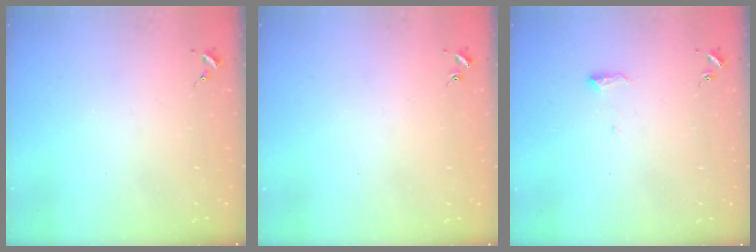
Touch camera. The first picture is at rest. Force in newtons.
{"total": 0.8, "press": 0.8, "slide": 0.2}
{"total": 6.0, "press": 5.9, "slide": 1.1}